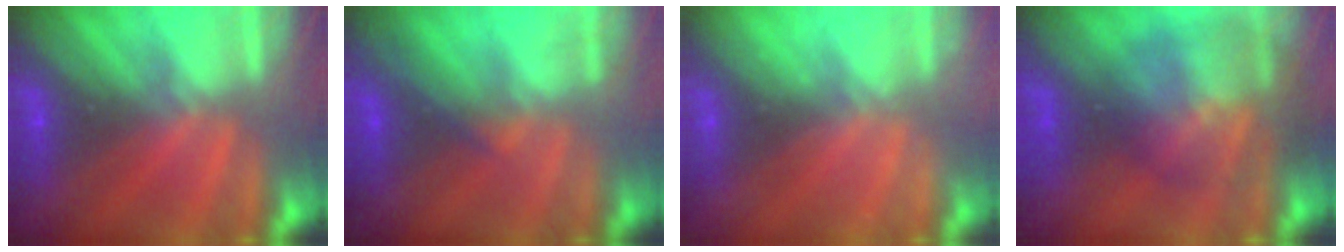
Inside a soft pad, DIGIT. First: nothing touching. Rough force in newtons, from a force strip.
{"total": 1.9}
{"total": 2.2}
{"total": 10.7}